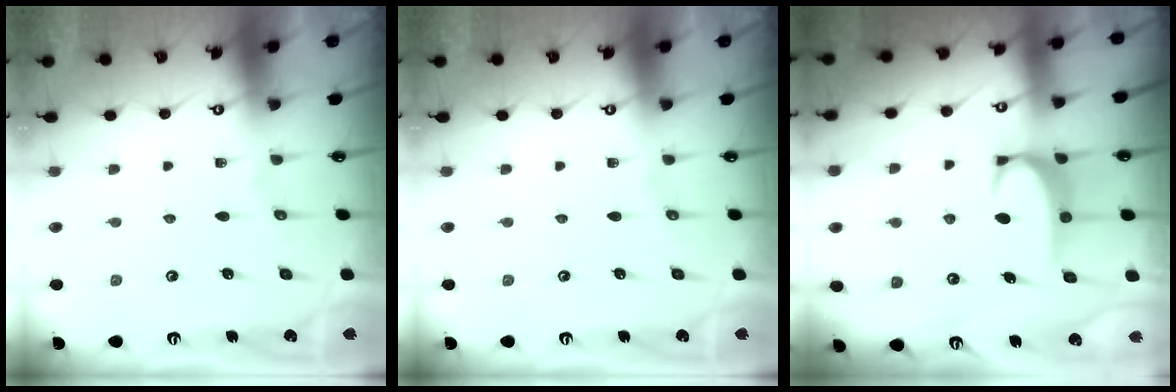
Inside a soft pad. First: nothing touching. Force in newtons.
{"total": 0.0}
{"total": 3.5, "press": 3.5, "slide": 0.5}